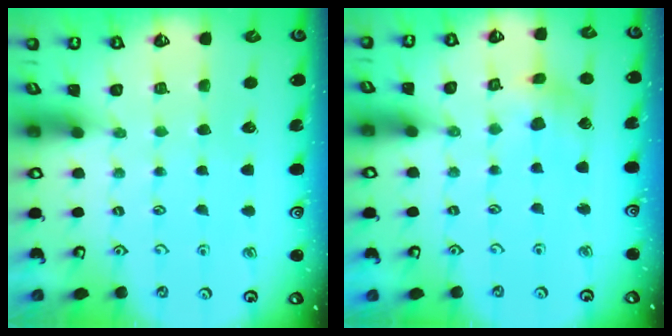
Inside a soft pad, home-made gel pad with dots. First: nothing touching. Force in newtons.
{"total": 5.4, "press": 5.3, "slide": 0.7}